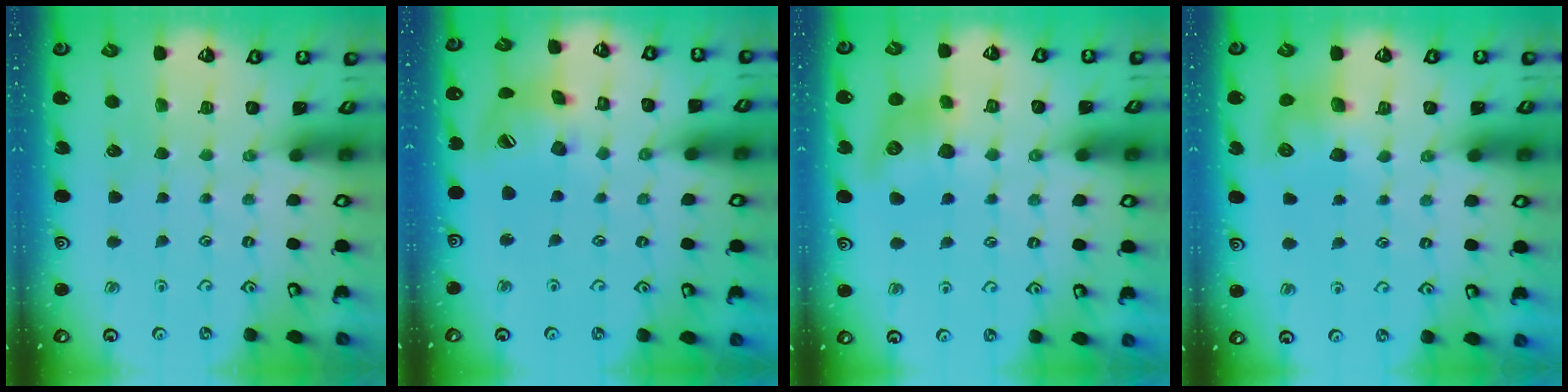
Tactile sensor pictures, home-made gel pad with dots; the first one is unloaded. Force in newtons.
{"total": 15.3, "press": 15.1, "slide": 2.2}
{"total": 11.8, "press": 11.8, "slide": 0.9}
{"total": 7.8, "press": 7.8, "slide": 0.1}